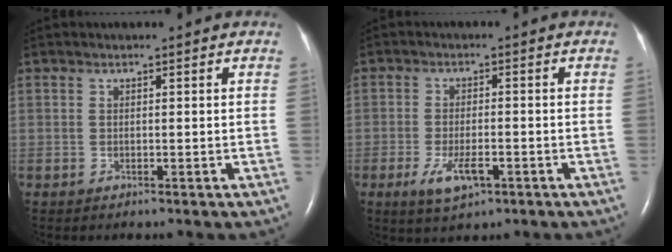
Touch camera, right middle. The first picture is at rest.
{"total": 5.2, "force": [-2.4, 1.8, 4.2], "torque": [-0.086, -0.006, -0.036]}